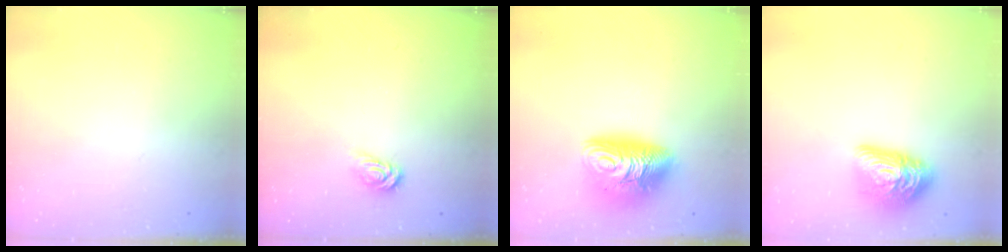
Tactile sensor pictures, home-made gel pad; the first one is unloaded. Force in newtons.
{"total": 3.2, "press": 3.2, "slide": 0.1}
{"total": 12.2, "press": 12.1, "slide": 1.2}
{"total": 14.9, "press": 14.9, "slide": 0.8}